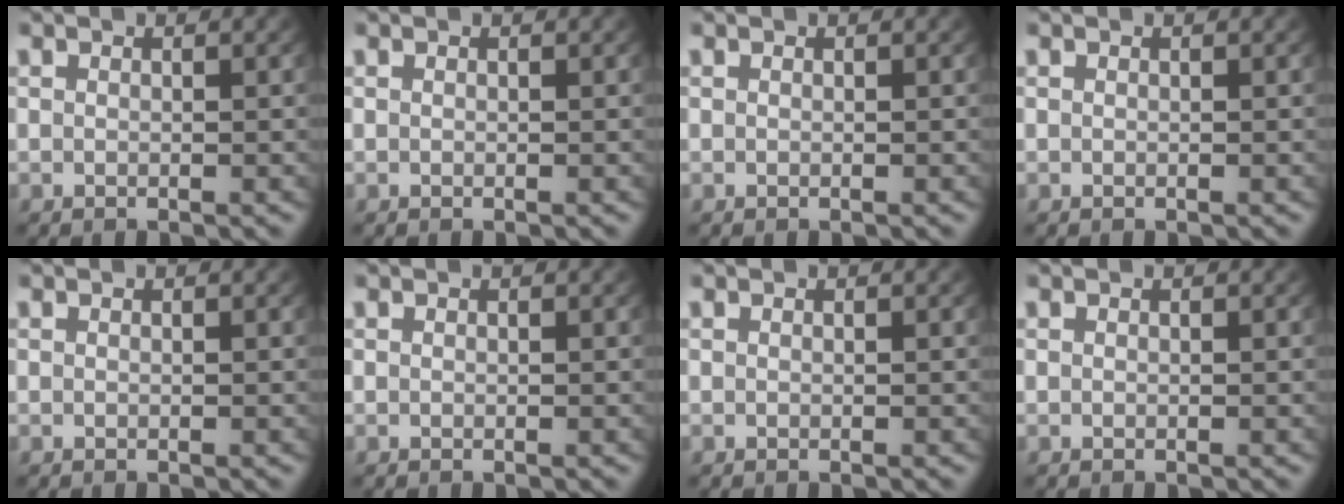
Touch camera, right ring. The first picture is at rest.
{"total": 0.0}
{"total": 0.0}
{"total": 0.0}
{"total": 0.0}
{"total": 0.0}
{"total": 0.0}
{"total": 0.0}